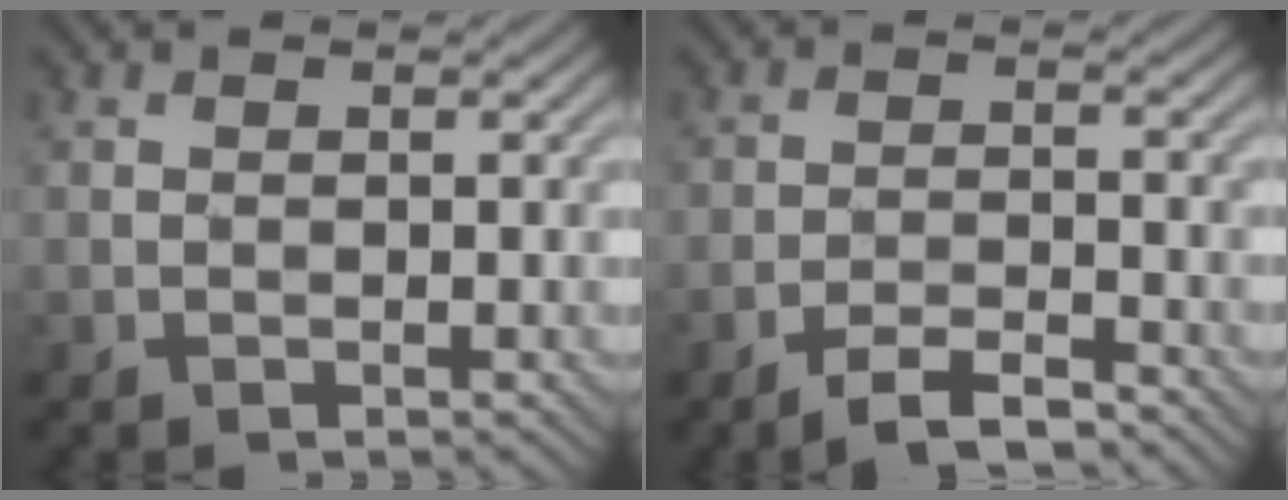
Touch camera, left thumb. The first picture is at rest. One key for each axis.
{"total": 3.9, "fx": -3.2, "fy": 0.7, "fz": 2.1, "tx": -0.043, "ty": 0.009, "tz": -0.062}